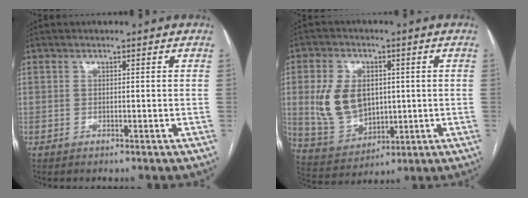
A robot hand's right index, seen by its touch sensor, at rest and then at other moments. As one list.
[{"total": 11.2, "force": [1.3, 7.8, 7.9], "torque": [-0.177, 0.013, 0.044]}]